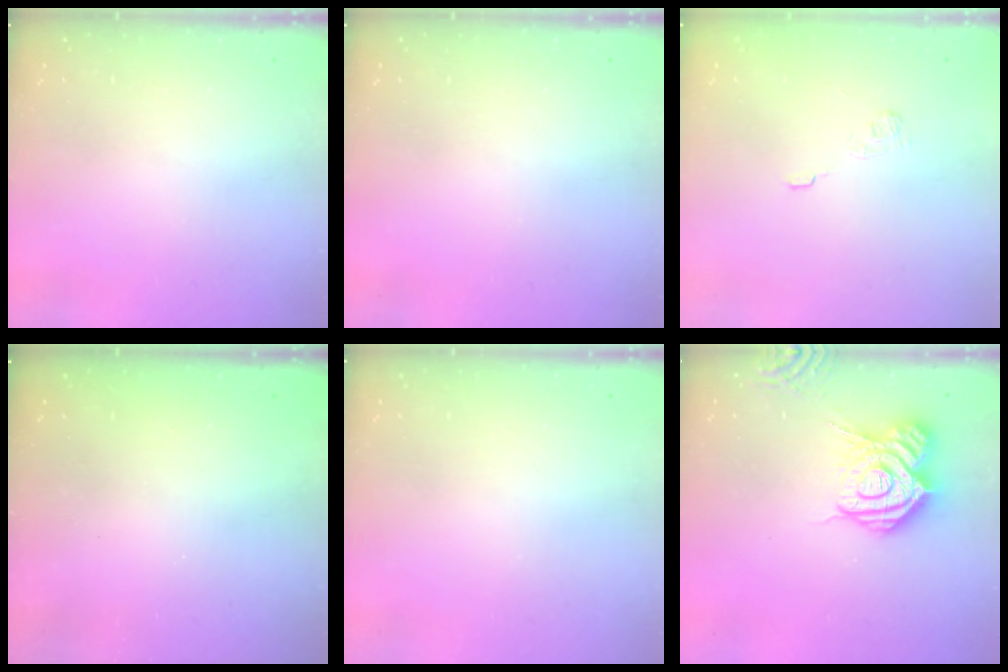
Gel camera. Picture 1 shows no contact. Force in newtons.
{"total": 0.0}
{"total": 2.3, "press": 1.9, "slide": 1.4}
{"total": 2.3, "press": 2.2, "slide": 0.7}
{"total": 0.0}
{"total": 16.2, "press": 16.1, "slide": 1.9}